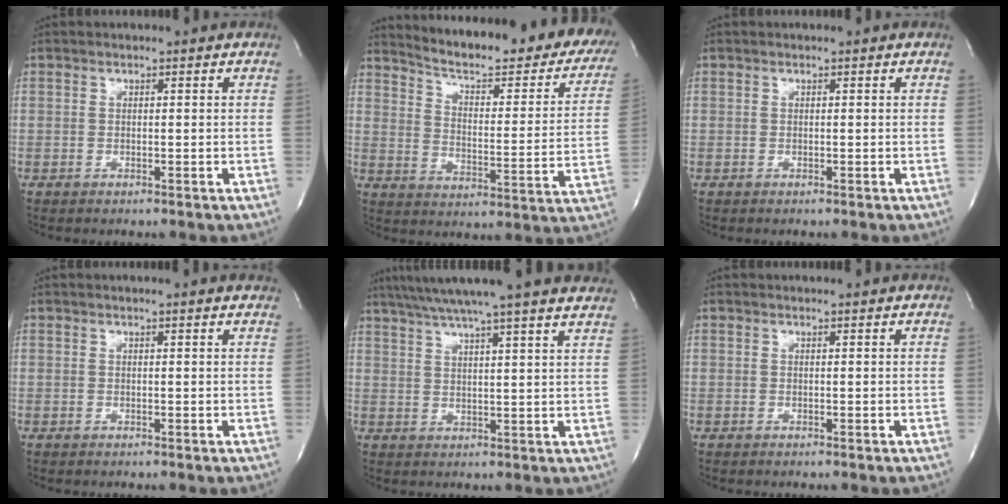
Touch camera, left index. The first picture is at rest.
{"total": 26.7, "force": [22.8, 5.6, 12.7], "torque": [-0.179, -0.065, 0.279]}
{"total": 0.0}
{"total": 2.3, "force": [2.1, -0.3, 0.8], "torque": [-0.020, 0.005, 0.020]}
{"total": 20.9, "force": [18.2, -0.6, 10.2], "torque": [-0.176, 0.005, 0.238]}
{"total": 1.2, "force": [1.2, 0.0, 0.2], "torque": [-0.011, 0.004, 0.014]}